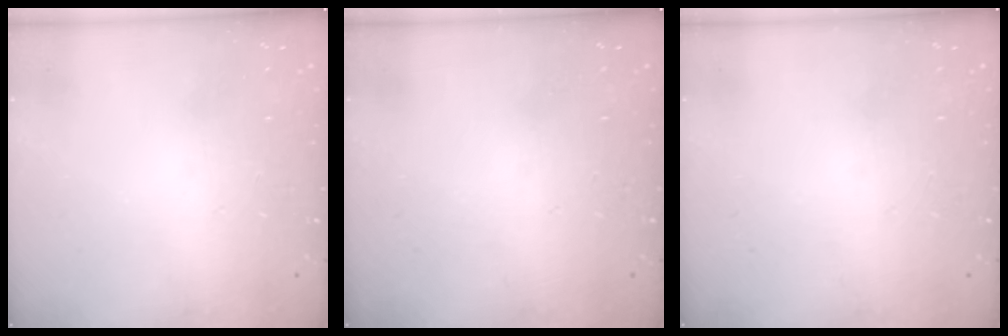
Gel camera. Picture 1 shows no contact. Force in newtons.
{"total": 0.0}
{"total": 0.0}